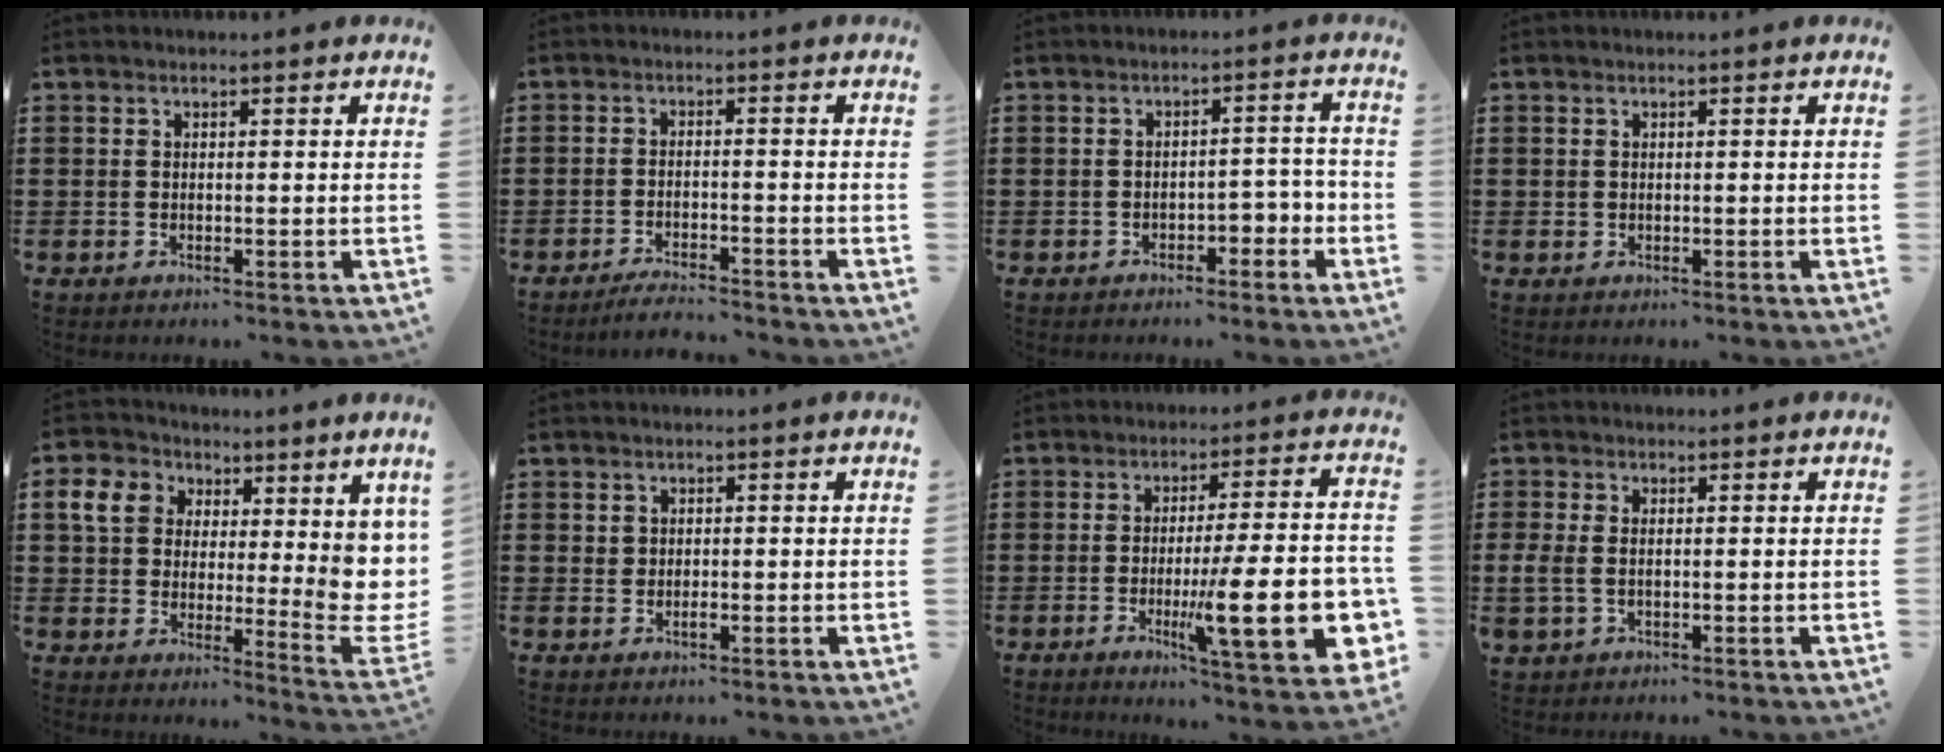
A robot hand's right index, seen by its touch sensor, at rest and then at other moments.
{"total": 2.8, "force": [-2.8, -0.1, 0.7], "torque": [-0.014, 0.001, -0.056]}
{"total": 3.3, "force": [-2.2, 1.7, 1.9], "torque": [-0.034, 0.008, -0.043]}
{"total": 0.5, "force": [0.2, 0.5, 0.1], "torque": [-0.002, 0.003, 0.003]}
{"total": 8.6, "force": [4.4, 6.1, 4.2], "torque": [-0.097, -0.017, 0.086]}
{"total": 0.9, "force": [0.0, 0.7, 0.5], "torque": [-0.013, 0.004, 0.000]}
{"total": 17.9, "force": [-4.3, 4.2, 16.9], "torque": [-0.253, -0.011, -0.055]}
{"total": 2.5, "force": [-0.2, 1.7, 1.8], "torque": [-0.061, -0.003, -0.011]}